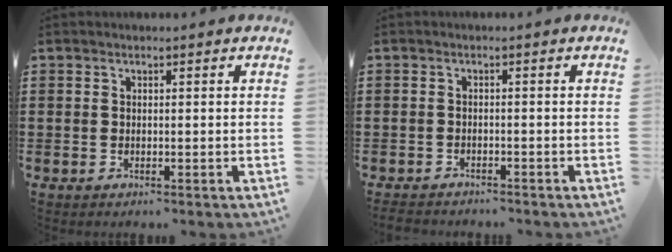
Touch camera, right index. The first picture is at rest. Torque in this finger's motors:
{"motor_torque": [-2.14, 0.00, -1.05, -0.21]}